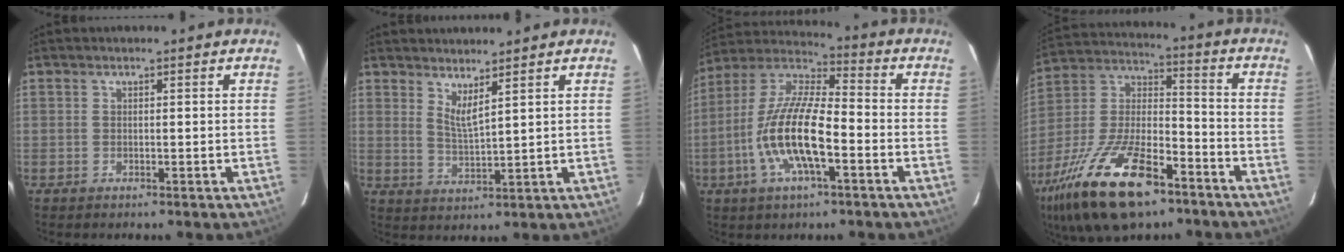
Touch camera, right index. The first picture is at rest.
{"total": 3.8, "force": [3.0, 0.0, 2.4], "torque": [-0.046, -0.012, 0.050]}
{"total": 15.7, "force": [-5.1, 4.7, 14.1], "torque": [-0.284, -0.006, -0.103]}
{"total": 24.0, "force": [-14.6, 9.9, 16.3], "torque": [-0.335, -0.015, -0.255]}